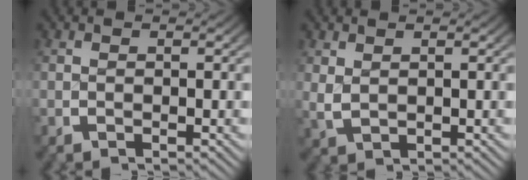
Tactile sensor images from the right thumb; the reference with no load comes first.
{"total": 1.7, "force": [0.9, 1.0, 0.9], "torque": [-0.027, -0.006, 0.029]}